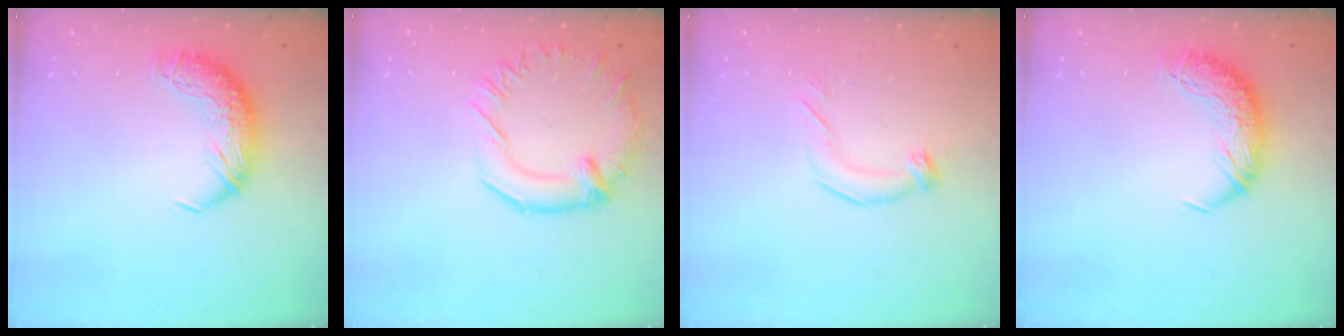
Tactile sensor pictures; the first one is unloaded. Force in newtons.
{"total": 2.1, "press": 1.6, "slide": 1.4}
{"total": 3.0, "press": 2.6, "slide": 1.5}
{"total": 0.0}